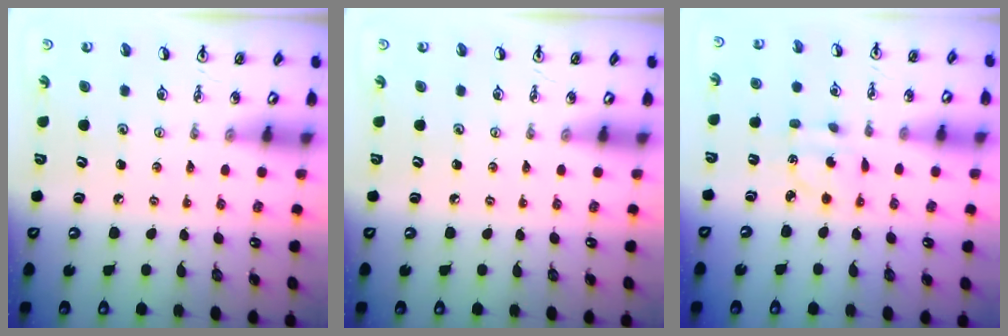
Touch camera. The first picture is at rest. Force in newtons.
{"total": 0.0}
{"total": 3.4, "press": 3.4, "slide": 0.8}